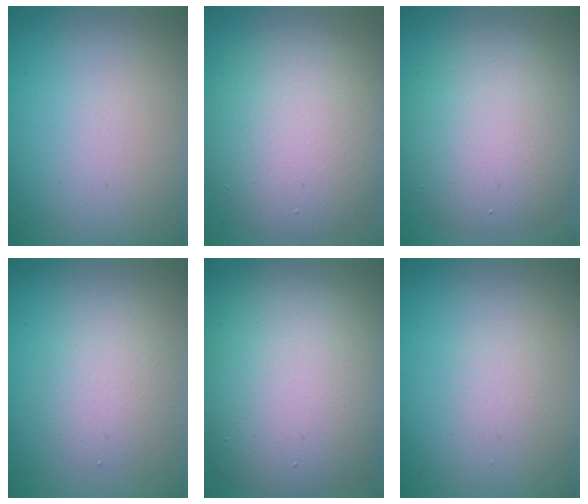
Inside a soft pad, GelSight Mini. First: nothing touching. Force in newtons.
{"total": 8.3, "press": 8.2, "slide": 0.2}
{"total": 7.7, "press": 7.7, "slide": 0.5}
{"total": 2.5, "press": 2.5, "slide": 0.1}
{"total": 12.6, "press": 12.6, "slide": 0.2}
{"total": 0.7, "press": 0.7, "slide": 0.1}